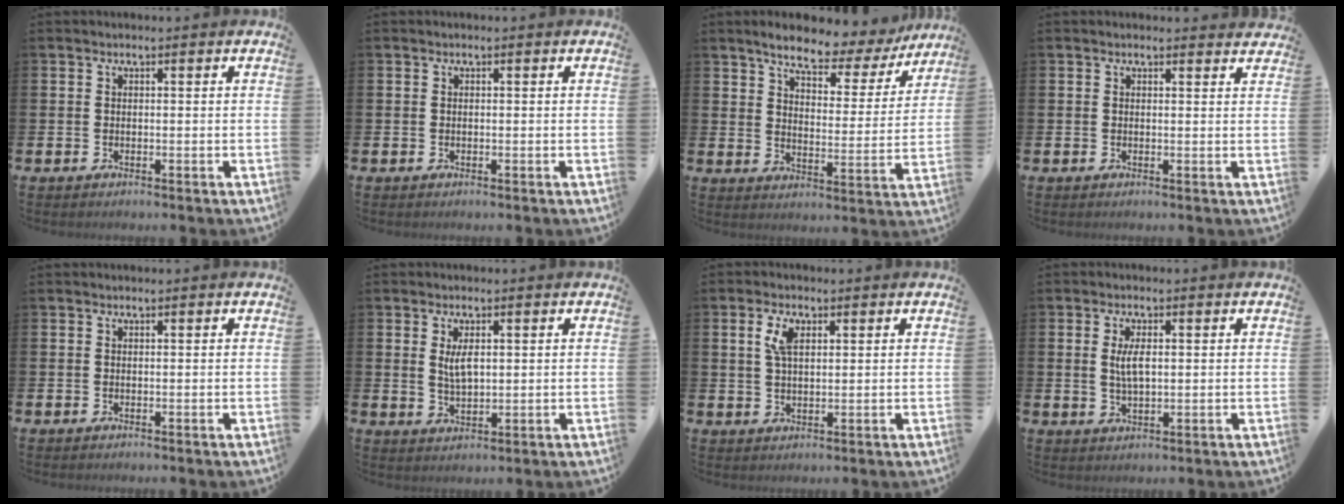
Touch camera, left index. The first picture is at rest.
{"total": 0.0}
{"total": 7.0, "force": [6.1, 2.2, 2.6], "torque": [-0.071, -0.042, 0.099]}
{"total": 0.9, "force": [0.9, 0.3, 0.1], "torque": [0.010, -0.002, 0.014]}
{"total": 0.0}
{"total": 3.1, "force": [1.3, 1.3, 2.4], "torque": [-0.034, -0.002, 0.018]}
{"total": 3.9, "force": [2.1, 1.6, 2.8], "torque": [-0.038, -0.002, 0.032]}
{"total": 3.4, "force": [0.8, 1.4, 3.0], "torque": [-0.052, 0.003, 0.010]}